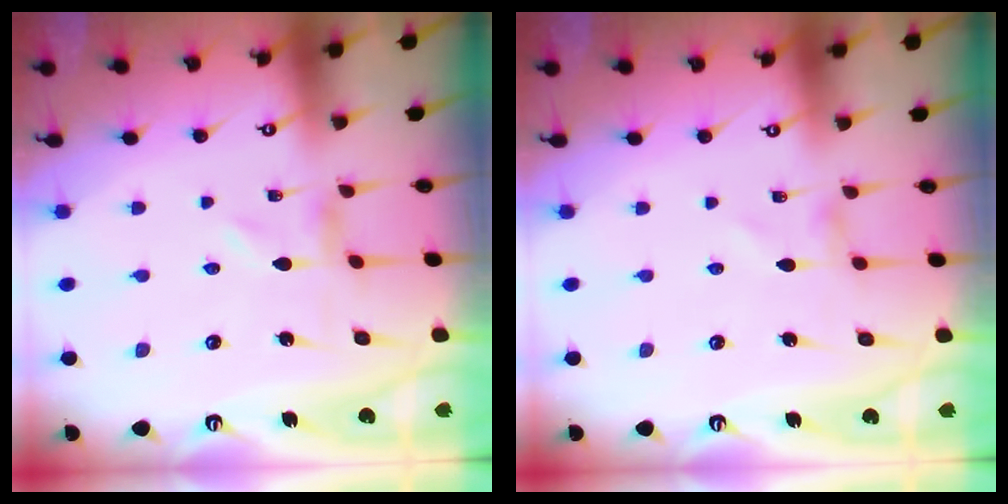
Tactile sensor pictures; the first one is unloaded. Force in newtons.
{"total": 0.7, "press": 0.6, "slide": 0.1}